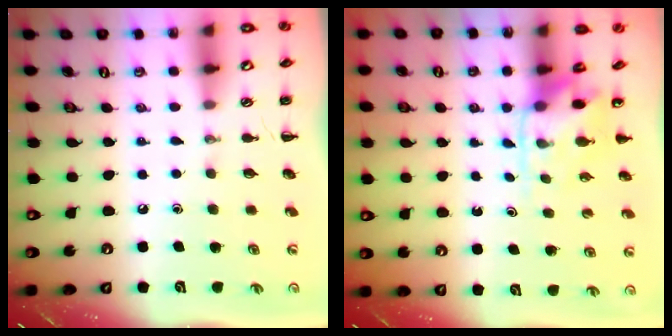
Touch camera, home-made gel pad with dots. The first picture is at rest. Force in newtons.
{"total": 3.9, "press": 3.8, "slide": 0.9}